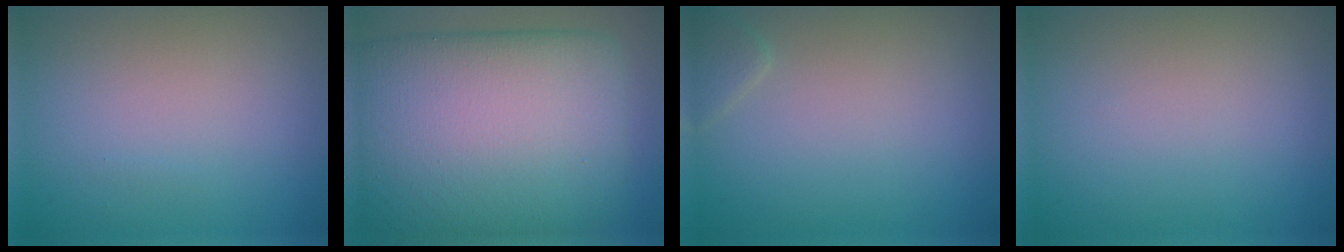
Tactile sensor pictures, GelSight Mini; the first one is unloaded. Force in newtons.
{"total": 15.1, "press": 15.1, "slide": 0.4}
{"total": 1.1, "press": 1.1, "slide": 0.1}
{"total": 0.0}